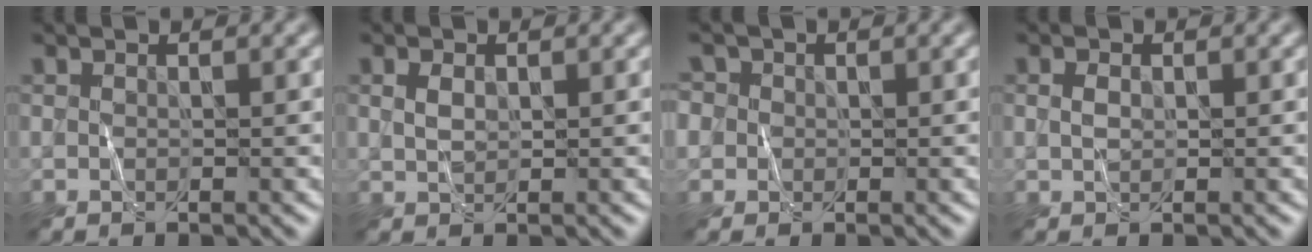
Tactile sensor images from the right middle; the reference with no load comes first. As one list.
[{"total": 1.3, "force": [0.6, 0.9, 0.8], "torque": [-0.016, 0.001, 0.013]}, {"total": 3.8, "force": [1.1, 3.3, 1.4], "torque": [-0.020, 0.023, -0.002]}, {"total": 1.0, "force": [0.4, 0.7, 0.6], "torque": [-0.013, 0.003, 0.006]}]